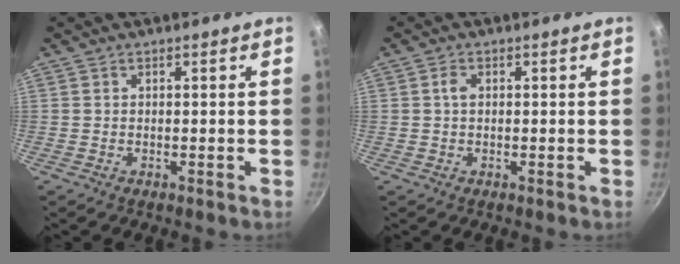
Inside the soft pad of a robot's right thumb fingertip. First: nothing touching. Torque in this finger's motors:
{"motor_torque": [0.19, 0.12, 0.71, 0.20, 0.07]}